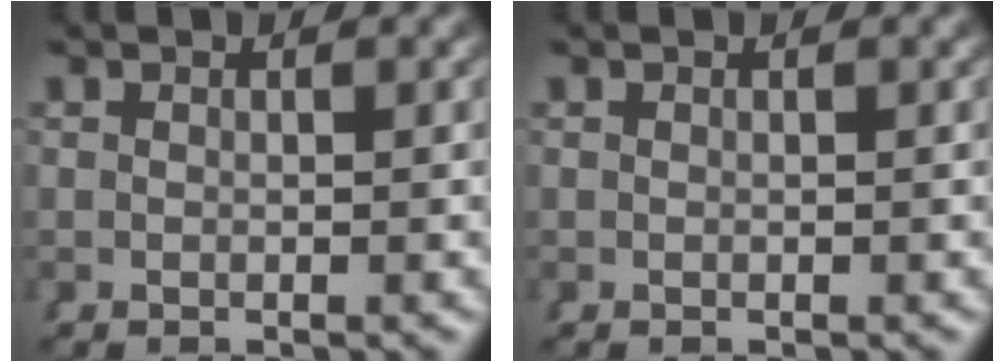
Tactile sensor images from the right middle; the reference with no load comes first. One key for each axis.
{"total": 0.0}